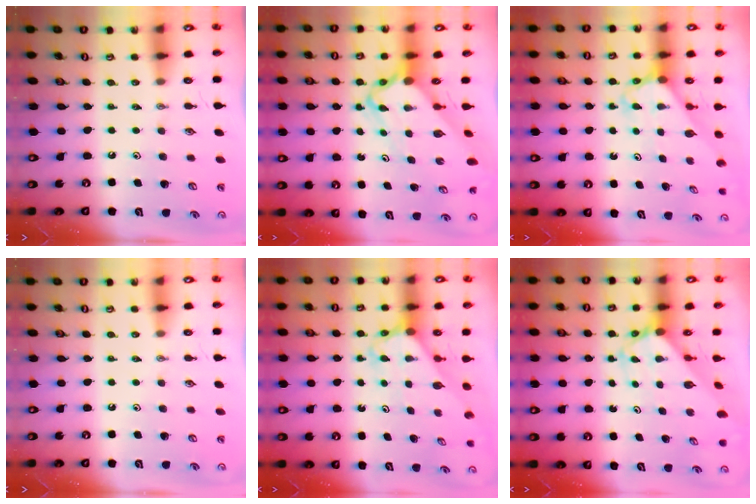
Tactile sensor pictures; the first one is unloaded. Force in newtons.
{"total": 6.1, "press": 6.0, "slide": 0.5}
{"total": 2.6, "press": 2.6, "slide": 0.2}
{"total": 0.0}
{"total": 2.6, "press": 2.6, "slide": 0.2}
{"total": 2.5, "press": 2.4, "slide": 0.3}